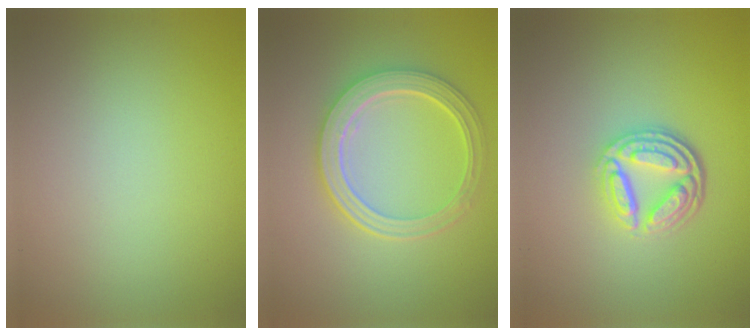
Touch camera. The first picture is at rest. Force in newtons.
{"total": 5.3, "press": 4.1, "slide": 3.4}
{"total": 4.6, "press": 3.4, "slide": 3.1}